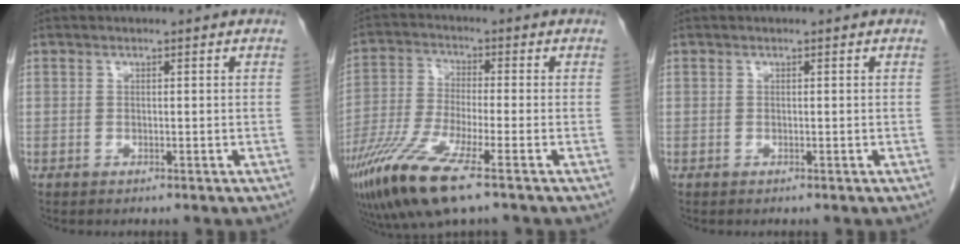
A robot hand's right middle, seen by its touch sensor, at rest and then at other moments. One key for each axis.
{"total": 12.1, "fx": -7.1, "fy": 1.2, "fz": 9.7, "tx": -0.212, "ty": -0.032, "tz": -0.135}
{"total": 0.0}